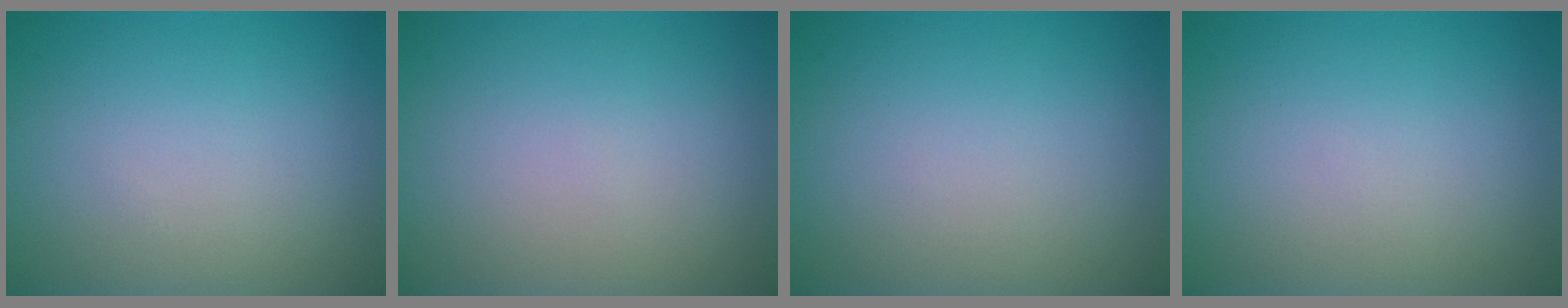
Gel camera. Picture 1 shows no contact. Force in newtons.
{"total": 0.0}
{"total": 0.0}
{"total": 0.0}